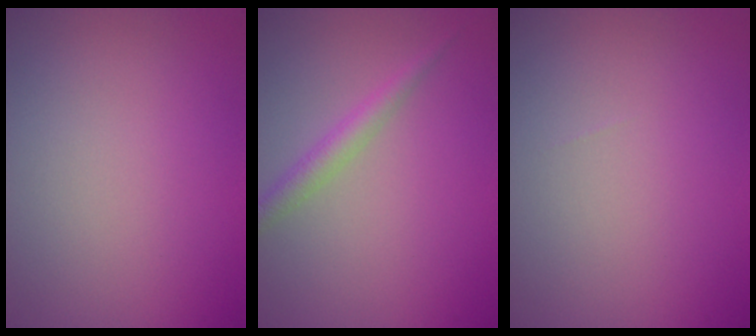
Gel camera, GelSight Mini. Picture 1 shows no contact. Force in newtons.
{"total": 2.0, "press": 2.0, "slide": 0.0}
{"total": 0.0}